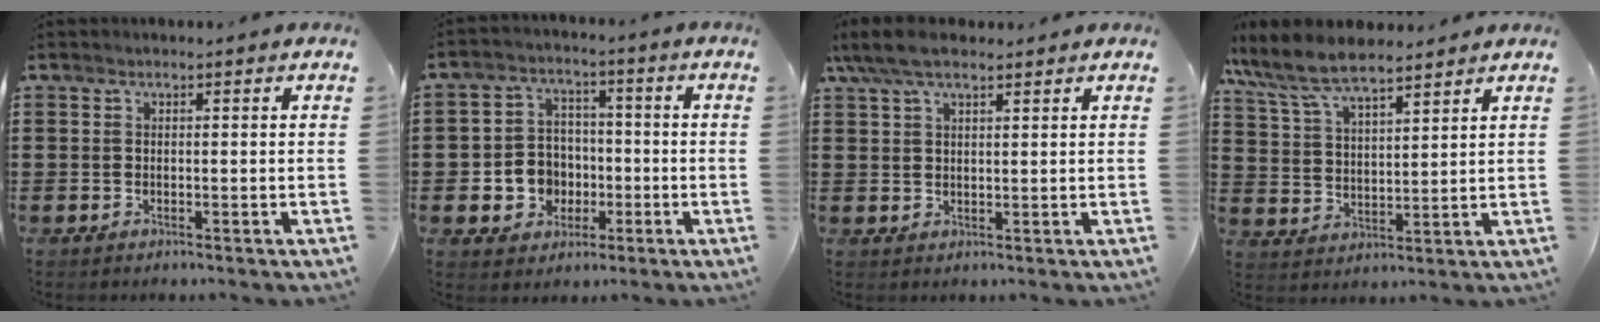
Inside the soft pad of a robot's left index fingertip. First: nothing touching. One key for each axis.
{"total": 6.6, "fx": -1.4, "fy": 6.1, "fz": 2.2, "tx": -0.064, "ty": 0.017, "tz": -0.024}
{"total": 5.5, "fx": 3.8, "fy": 2.0, "fz": 3.5, "tx": -0.083, "ty": 0.002, "tz": 0.069}
{"total": 8.0, "fx": 7.0, "fy": 2.0, "fz": 3.2, "tx": -0.091, "ty": -0.024, "tz": 0.126}